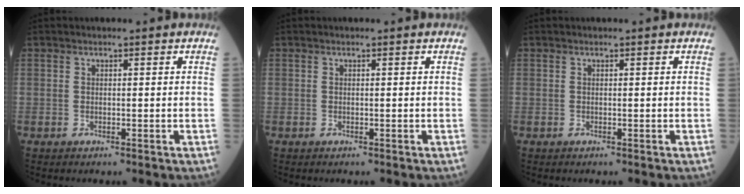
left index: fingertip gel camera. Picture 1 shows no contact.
{"total": 0.0}
{"total": 0.0}